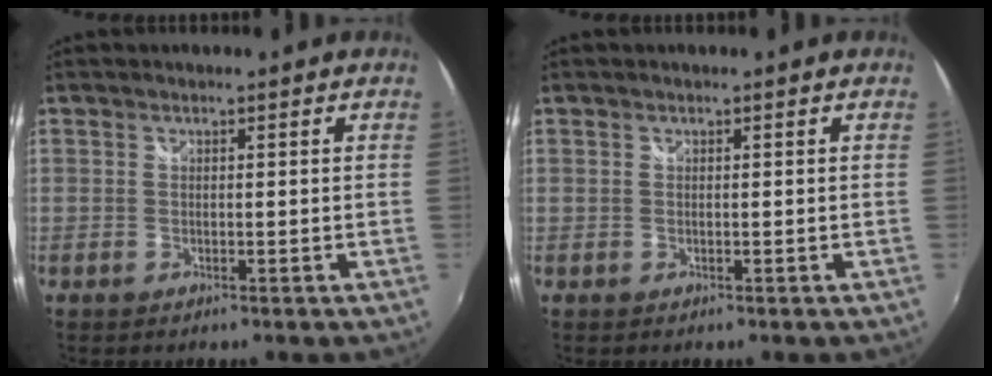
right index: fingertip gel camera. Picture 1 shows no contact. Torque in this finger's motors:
{"motor_torque": [0.00, 0.00, 0.01, 0.00]}